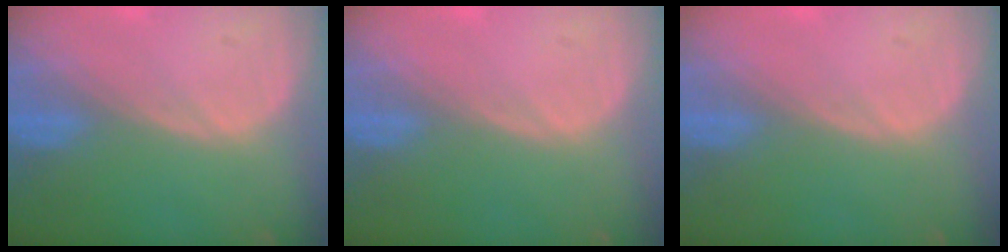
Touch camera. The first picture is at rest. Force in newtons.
{"total": 0.0}
{"total": 0.0}